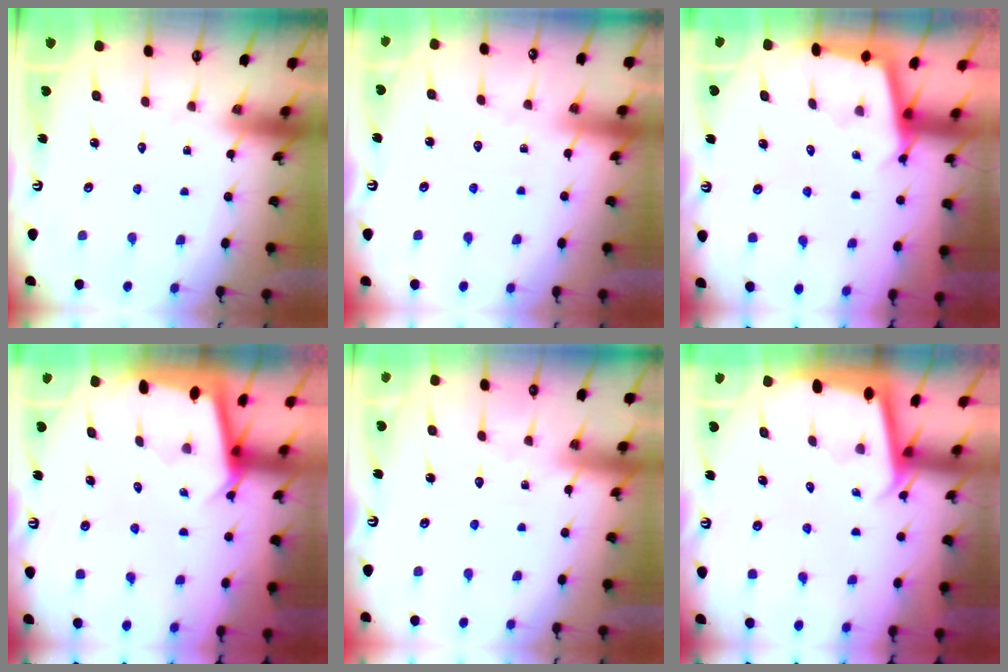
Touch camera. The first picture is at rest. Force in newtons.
{"total": 1.9, "press": 1.9, "slide": 0.3}
{"total": 2.2, "press": 2.2, "slide": 0.2}
{"total": 2.3, "press": 2.3, "slide": 0.2}
{"total": 3.9, "press": 3.9, "slide": 0.4}
{"total": 1.9, "press": 1.9, "slide": 0.1}